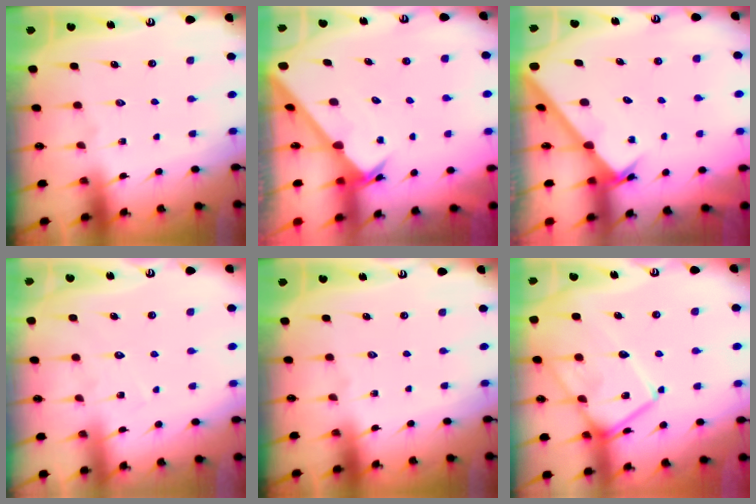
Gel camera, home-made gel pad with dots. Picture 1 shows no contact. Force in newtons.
{"total": 2.5, "press": 2.5, "slide": 0.2}
{"total": 2.0, "press": 2.0, "slide": 0.2}
{"total": 5.2, "press": 5.2, "slide": 0.4}
{"total": 0.0}
{"total": 14.8, "press": 14.7, "slide": 0.9}